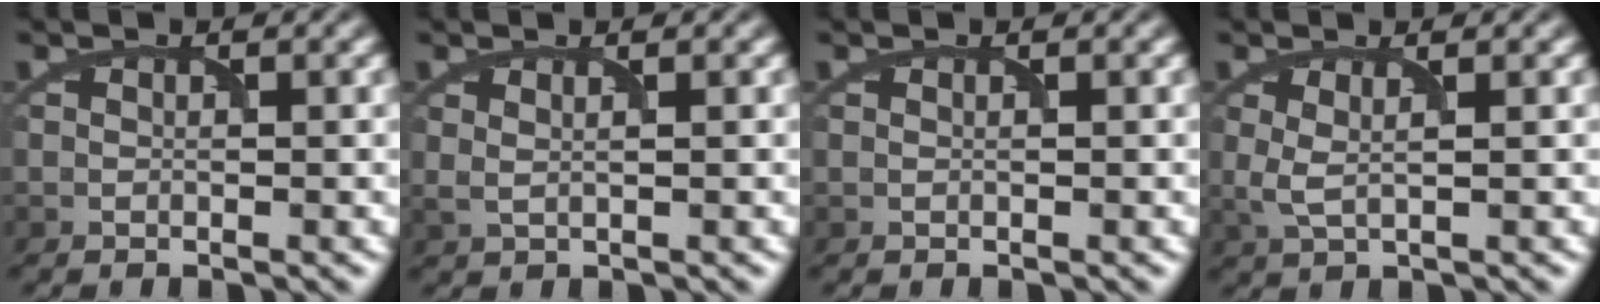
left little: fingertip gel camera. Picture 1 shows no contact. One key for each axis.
{"total": 1.0, "fx": 0.5, "fy": 0.3, "fz": 0.8, "tx": -0.019, "ty": -0.005, "tz": 0.008}
{"total": 0.0}
{"total": 1.9, "fx": 0.5, "fy": 0.5, "fz": 1.7, "tx": -0.040, "ty": -0.005, "tz": 0.011}